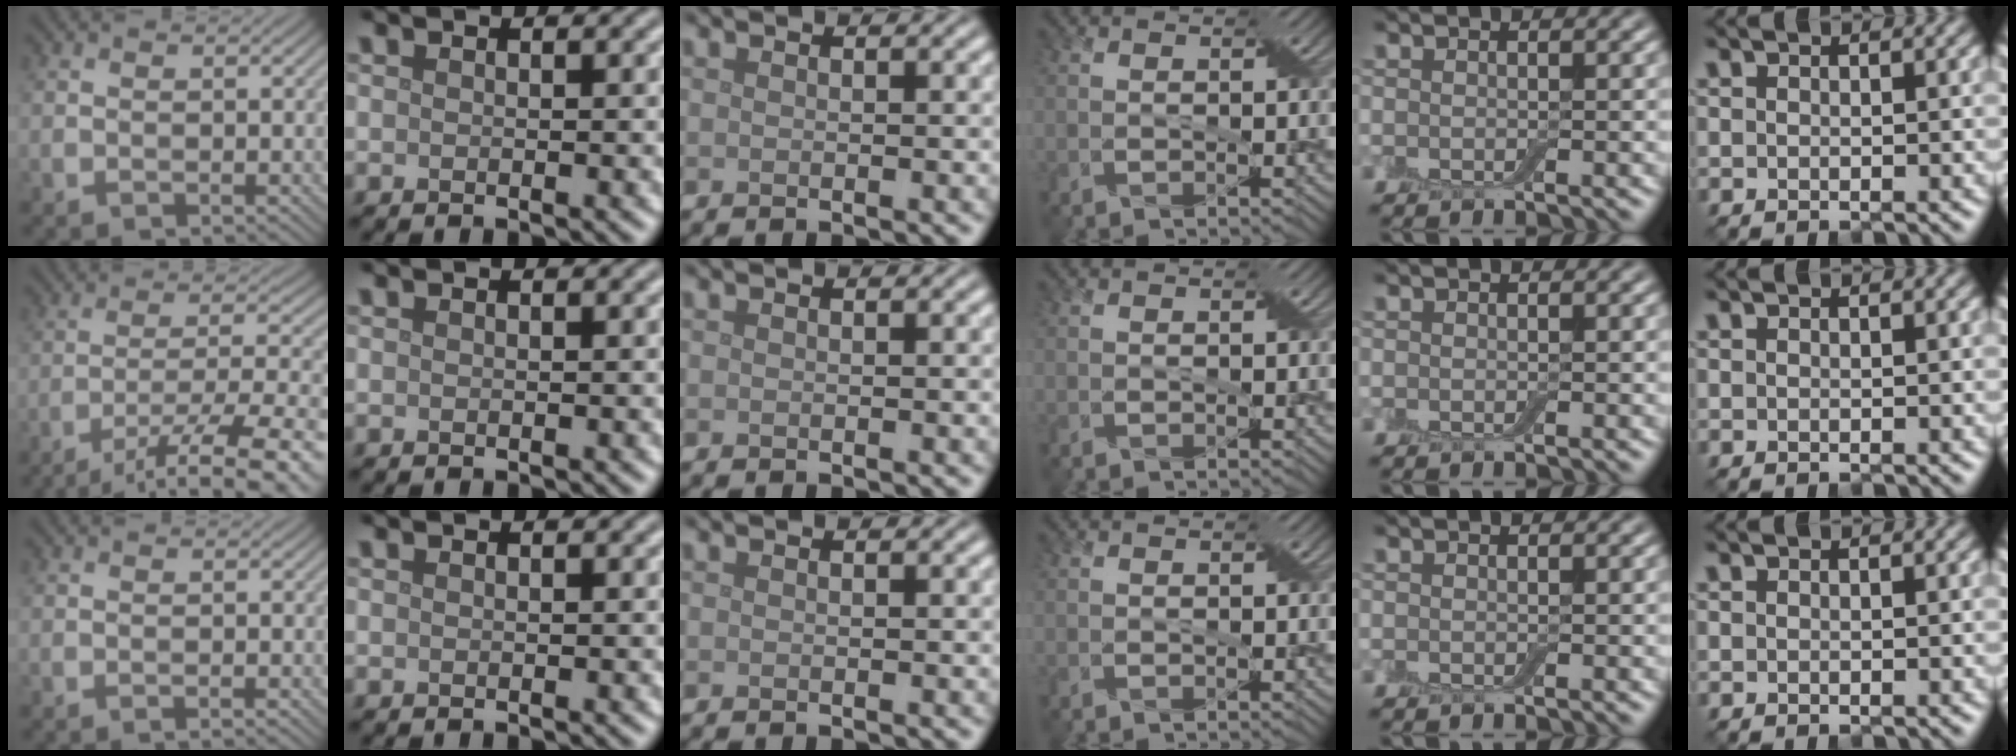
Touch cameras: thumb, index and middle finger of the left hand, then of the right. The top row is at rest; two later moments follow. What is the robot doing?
{"motion": "pour", "object": "bottle"}